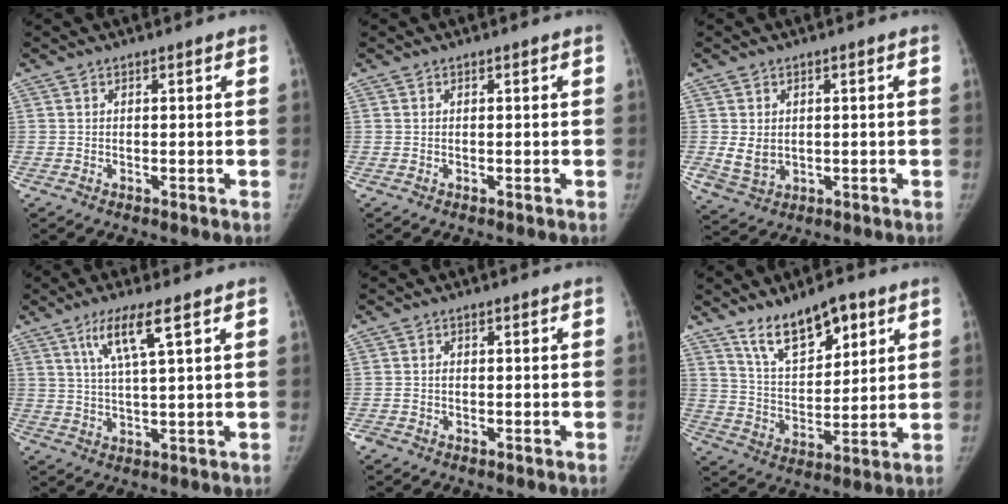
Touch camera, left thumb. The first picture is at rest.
{"total": 0.0}
{"total": 4.3, "force": [0.2, 3.6, 2.3], "torque": [-0.033, -0.012, 0.019]}
{"total": 7.4, "force": [3.7, 0.5, 6.4], "torque": [-0.134, -0.015, 0.074]}
{"total": 1.3, "force": [-0.5, 1.1, 0.5], "torque": [-0.003, 0.004, -0.011]}
{"total": 11.9, "force": [7.7, 5.2, 7.4], "torque": [-0.096, -0.046, 0.143]}